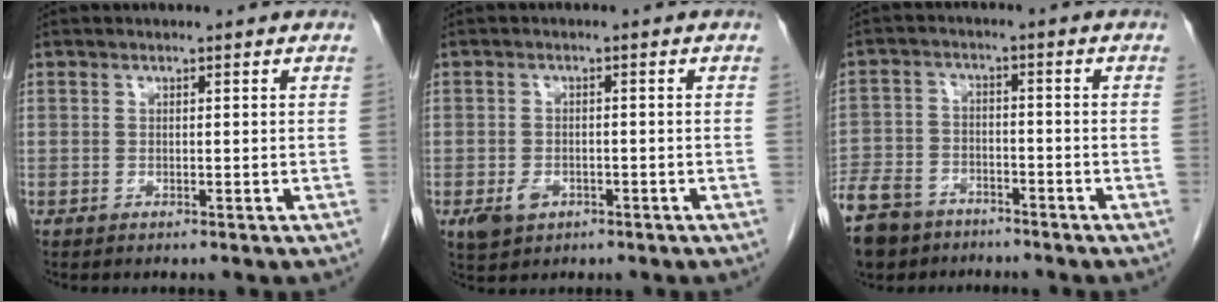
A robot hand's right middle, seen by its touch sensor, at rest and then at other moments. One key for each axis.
{"total": 3.5, "fx": -1.6, "fy": 2.4, "fz": 1.9, "tx": -0.038, "ty": -0.002, "tz": -0.016}
{"total": 12.7, "fx": -9.5, "fy": 7.0, "fz": 4.7, "tx": -0.120, "ty": -0.008, "tz": -0.159}